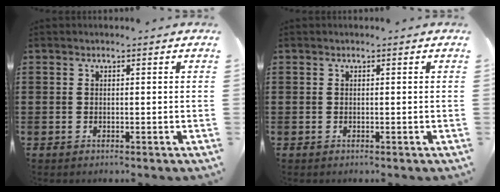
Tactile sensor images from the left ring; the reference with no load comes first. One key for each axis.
{"total": 0.0}